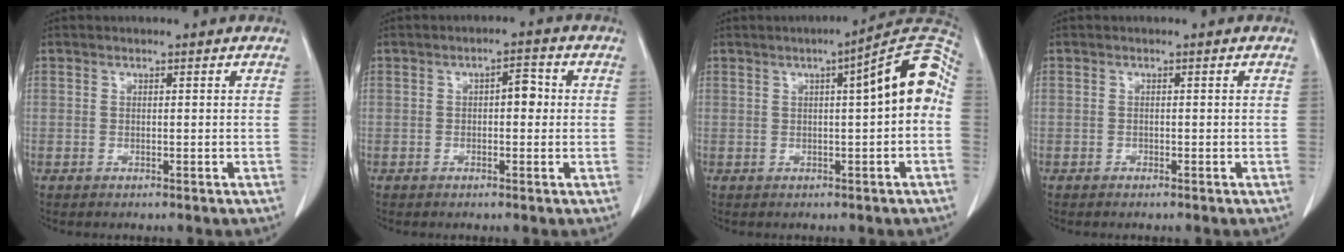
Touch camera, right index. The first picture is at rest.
{"total": 3.0, "force": [0.2, 1.3, 2.7], "torque": [-0.038, 0.013, 0.001]}
{"total": 9.7, "force": [1.2, 1.0, 9.6], "torque": [-0.120, 0.034, 0.007]}
{"total": 0.0}